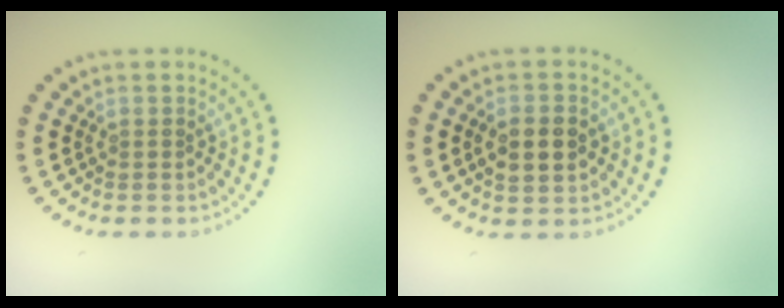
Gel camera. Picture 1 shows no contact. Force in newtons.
{"total": 4.0, "press": 4.0, "slide": 0.4}